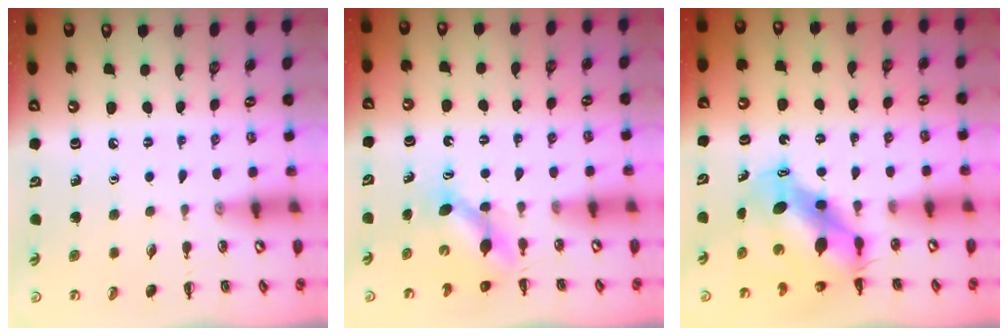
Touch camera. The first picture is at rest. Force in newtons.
{"total": 5.2, "press": 5.2, "slide": 0.6}
{"total": 8.5, "press": 8.3, "slide": 1.7}